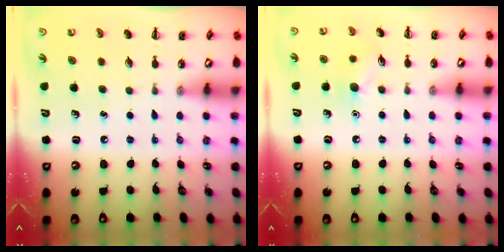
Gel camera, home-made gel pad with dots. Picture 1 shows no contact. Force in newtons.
{"total": 9.0, "press": 8.8, "slide": 1.8}